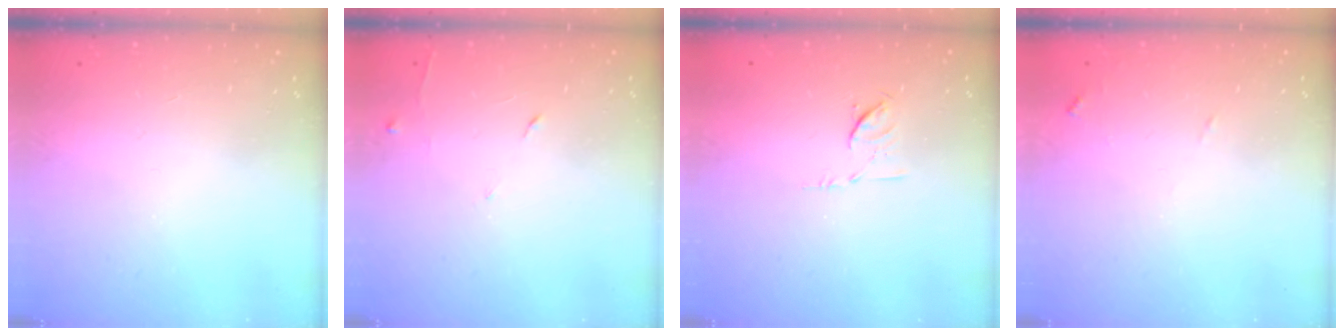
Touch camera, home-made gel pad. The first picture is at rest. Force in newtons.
{"total": 5.1, "press": 5.1, "slide": 0.8}
{"total": 5.5, "press": 5.4, "slide": 1.2}
{"total": 6.3, "press": 6.3, "slide": 0.5}